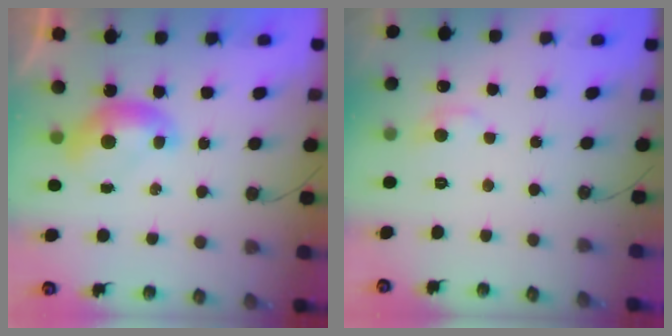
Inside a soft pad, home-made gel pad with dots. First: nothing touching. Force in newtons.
{"total": 0.8, "press": 0.2, "slide": 0.8}